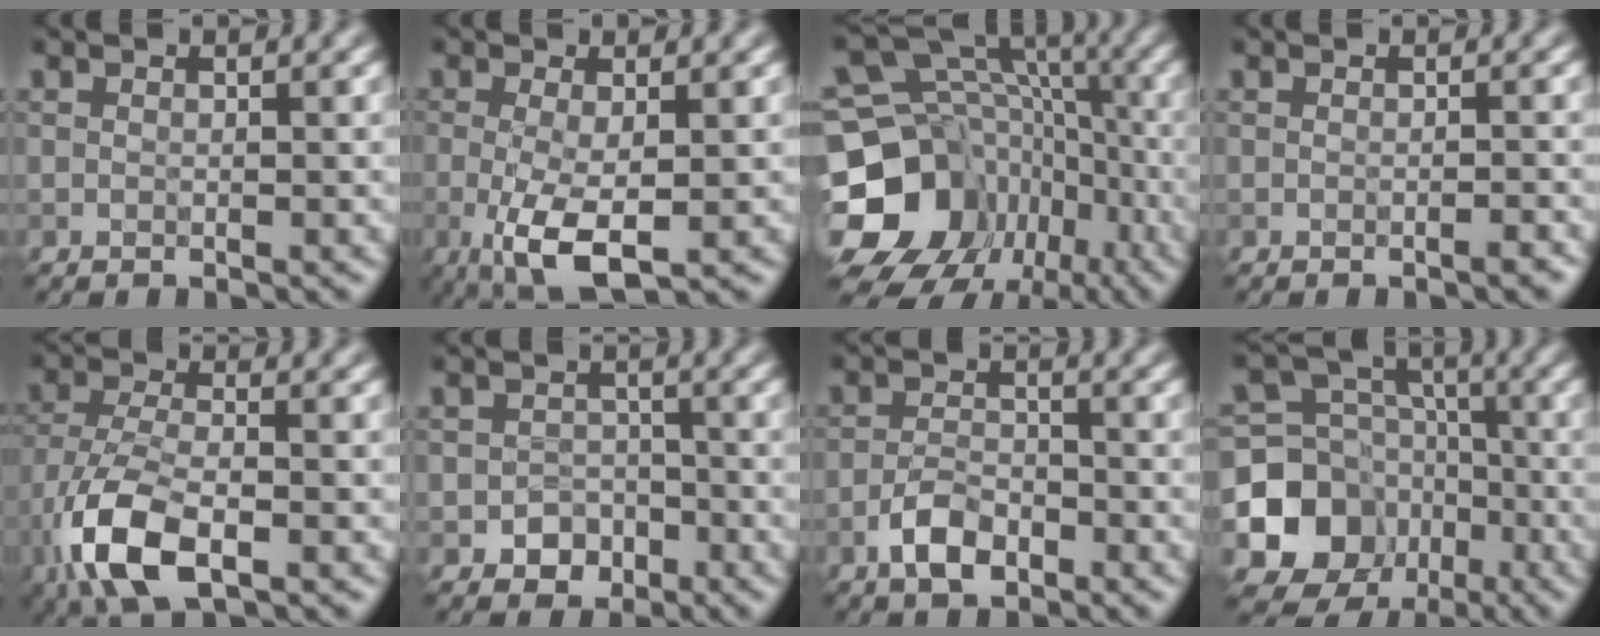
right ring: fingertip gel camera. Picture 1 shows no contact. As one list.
[{"total": 4.8, "force": [-1.0, 1.6, 4.4], "torque": [-0.095, -0.014, -0.016]}, {"total": 17.1, "force": [-6.1, 13.8, 8.0], "torque": [-0.181, 0.005, -0.084]}, {"total": 0.9, "force": [-0.6, 0.1, 0.7], "torque": [-0.008, 0.002, -0.010]}, {"total": 8.0, "force": [-3.7, 3.5, 6.1], "torque": [-0.137, -0.009, -0.079]}, {"total": 2.5, "force": [-1.3, 2.0, 0.7], "torque": [0.001, 0.002, -0.023]}, {"total": 3.4, "force": [-2.0, 1.6, 2.2], "torque": [-0.039, 0.005, -0.041]}, {"total": 10.0, "force": [-3.5, 8.5, 4.0], "torque": [-0.091, -0.012, -0.068]}]